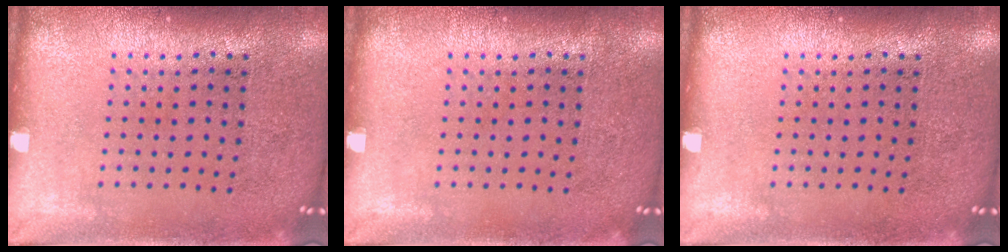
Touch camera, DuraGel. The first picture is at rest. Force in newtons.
{"total": 0.0}
{"total": 0.0}